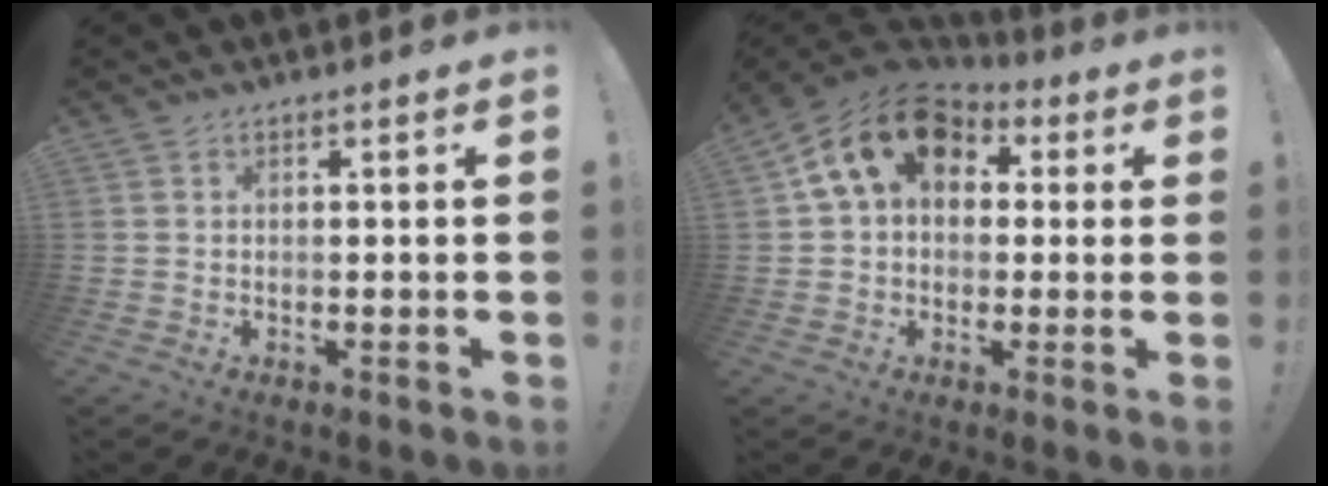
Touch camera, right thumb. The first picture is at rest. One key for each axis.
{"total": 16.1, "fx": 5.1, "fy": 11.0, "fz": 10.6, "tx": -0.183, "ty": -0.002, "tz": 0.091}